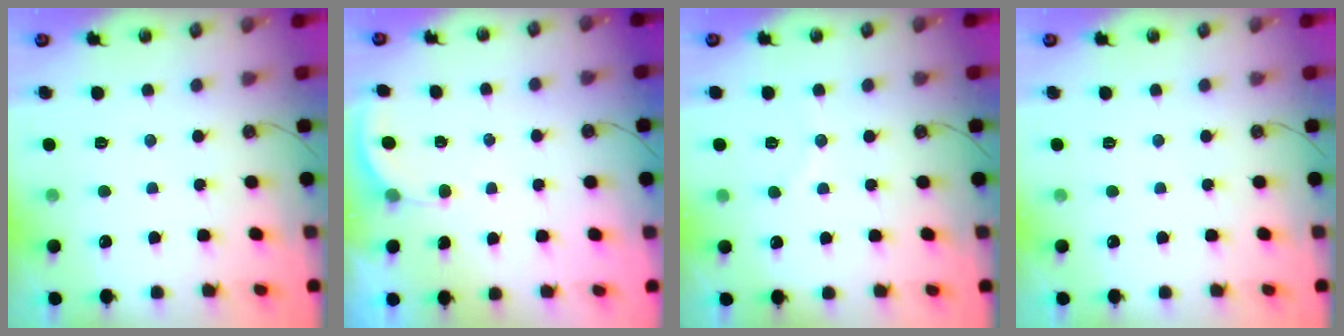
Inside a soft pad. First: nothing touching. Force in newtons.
{"total": 2.6, "press": 2.6, "slide": 0.0}
{"total": 4.6, "press": 4.6, "slide": 0.6}
{"total": 0.0}